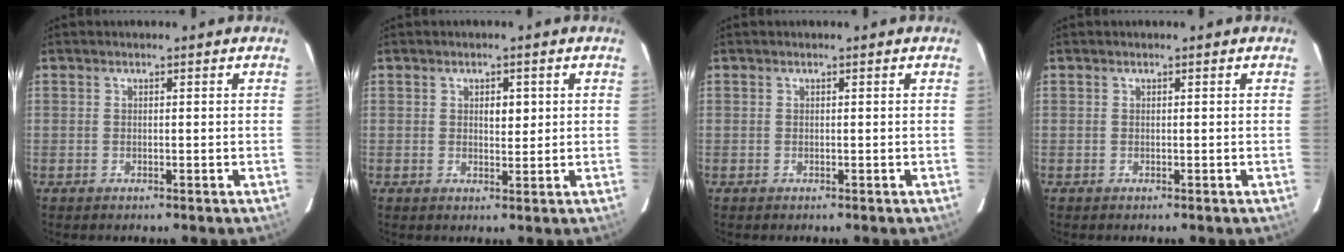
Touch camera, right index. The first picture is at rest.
{"total": 2.4, "force": [0.7, 1.3, 1.9], "torque": [-0.026, 0.000, 0.012]}
{"total": 0.0}
{"total": 0.0}